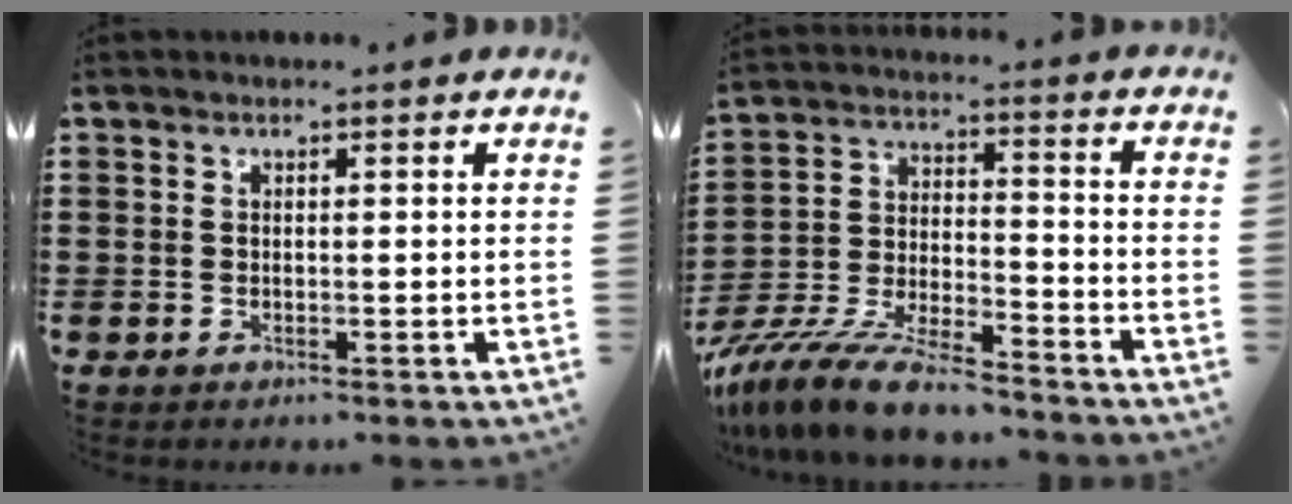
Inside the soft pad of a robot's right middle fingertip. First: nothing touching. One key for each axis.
{"total": 8.5, "fx": -7.8, "fy": 1.0, "fz": 3.2, "tx": -0.081, "ty": 0.003, "tz": -0.156}